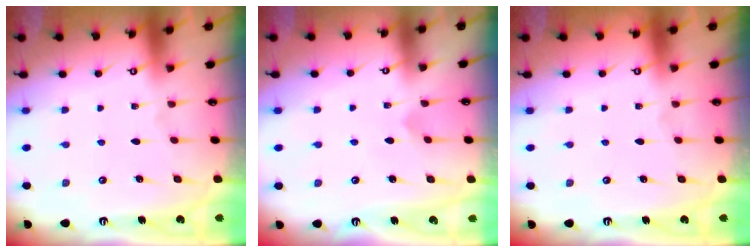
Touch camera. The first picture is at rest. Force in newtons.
{"total": 1.5, "press": 1.5, "slide": 0.1}
{"total": 0.0}